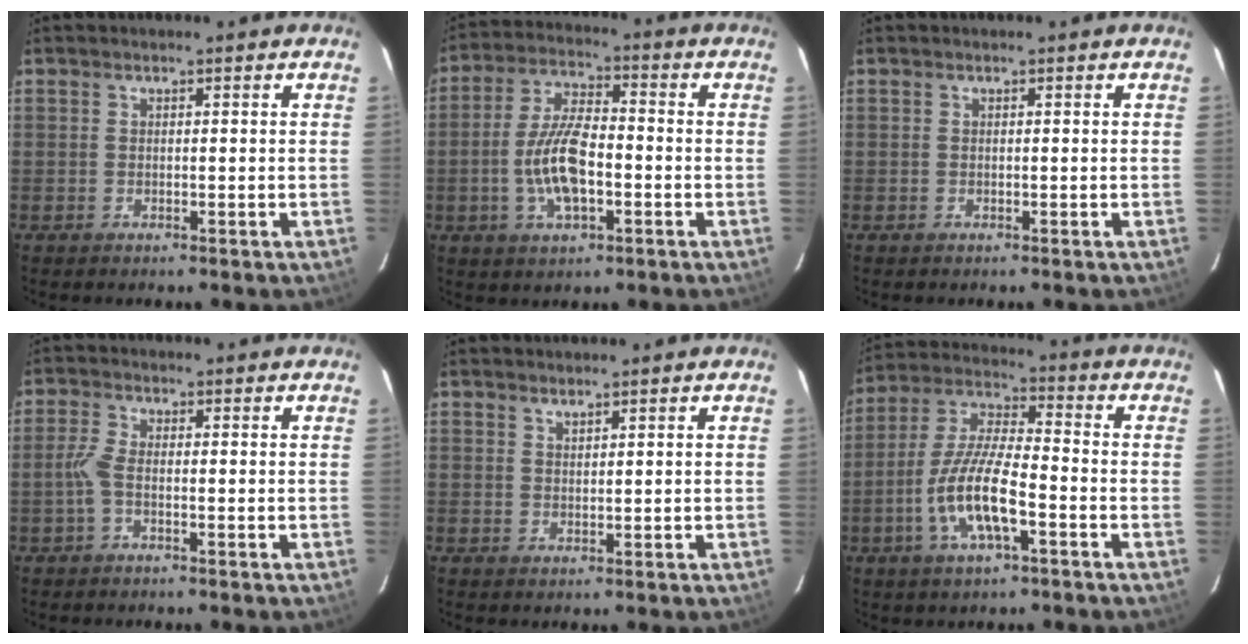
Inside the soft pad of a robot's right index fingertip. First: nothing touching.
{"total": 11.0, "force": [-2.7, 4.2, 9.8], "torque": [-0.198, 0.003, -0.049]}
{"total": 0.0}
{"total": 2.9, "force": [-1.1, 0.7, 2.6], "torque": [-0.065, 0.003, -0.023]}
{"total": 1.1, "force": [1.1, 0.2, 0.3], "torque": [-0.005, 0.000, 0.019]}
{"total": 12.5, "force": [-4.8, 3.2, 11.1], "torque": [-0.234, -0.003, -0.093]}